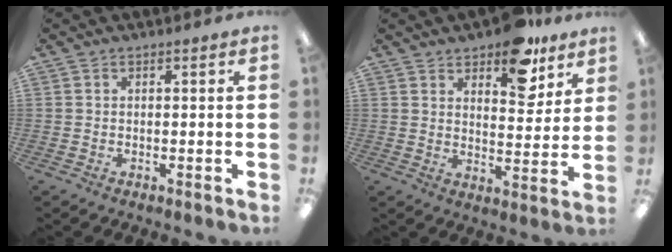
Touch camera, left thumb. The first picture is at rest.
{"total": 12.5, "force": [8.9, 5.8, 6.6], "torque": [-0.074, -0.051, 0.153]}